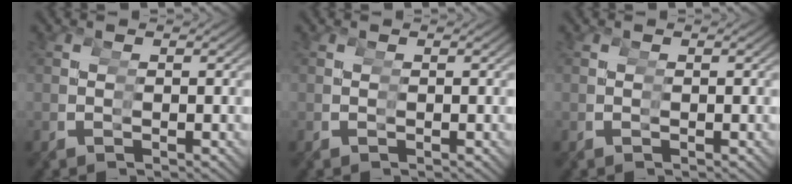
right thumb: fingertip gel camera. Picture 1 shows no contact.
{"total": 0.0}
{"total": 0.0}